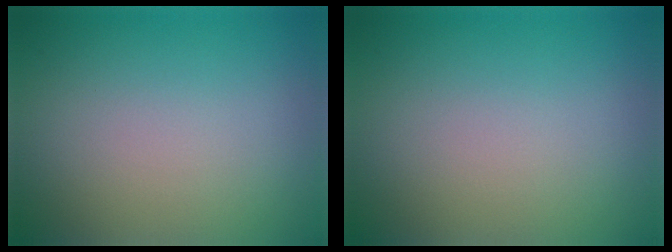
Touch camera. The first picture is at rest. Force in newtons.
{"total": 0.0}